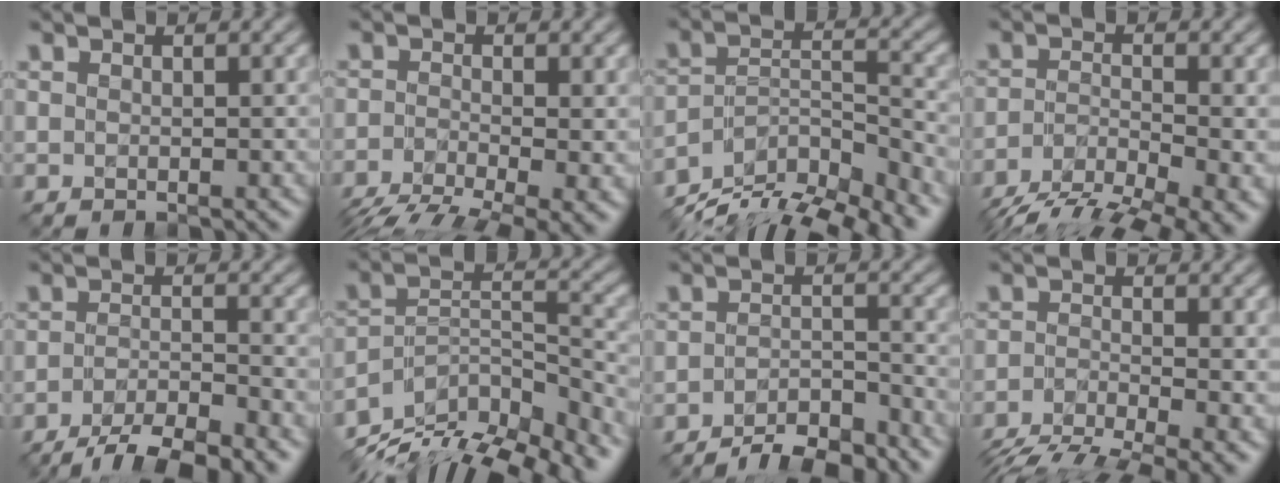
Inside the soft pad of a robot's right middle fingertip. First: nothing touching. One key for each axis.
{"total": 7.5, "fx": -5.0, "fy": 2.1, "fz": 5.1, "tx": -0.093, "ty": -0.025, "tz": -0.091}
{"total": 12.9, "fx": -10.8, "fy": 4.3, "fz": 5.5, "tx": -0.101, "ty": 0.000, "tz": -0.163}
{"total": 10.4, "fx": -7.4, "fy": 2.9, "fz": 6.6, "tx": -0.126, "ty": -0.023, "tz": -0.126}
{"total": 6.5, "fx": -4.7, "fy": 1.5, "fz": 4.2, "tx": -0.066, "ty": -0.004, "tz": -0.083}
{"total": 14.3, "fx": -11.9, "fy": 5.2, "fz": 6.0, "tx": -0.114, "ty": 0.004, "tz": -0.174}
{"total": 4.9, "fx": -4.2, "fy": 1.1, "fz": 2.3, "tx": -0.035, "ty": 0.000, "tz": -0.072}
{"total": 7.0, "fx": -5.3, "fy": 1.5, "fz": 4.2, "tx": -0.079, "ty": -0.019, "tz": -0.099}